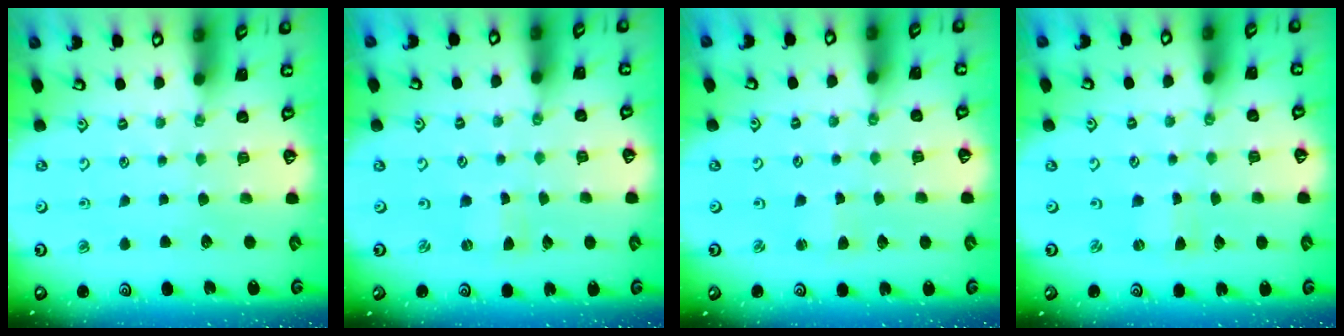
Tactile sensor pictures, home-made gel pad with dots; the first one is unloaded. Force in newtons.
{"total": 0.0}
{"total": 2.1, "press": 2.0, "slide": 0.3}
{"total": 0.0}